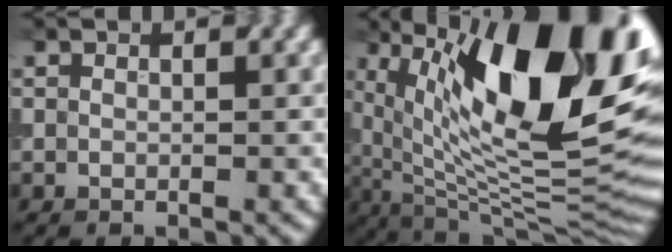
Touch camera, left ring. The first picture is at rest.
{"total": 17.3, "force": [6.4, 6.6, 14.7], "torque": [-0.236, 0.010, 0.121]}